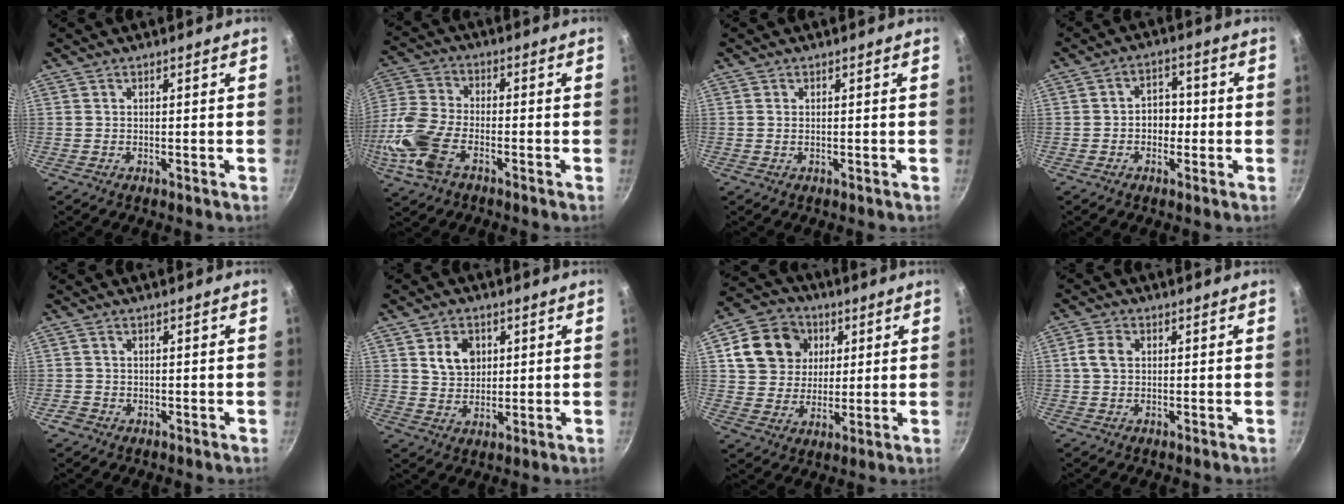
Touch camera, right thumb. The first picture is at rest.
{"total": 12.7, "force": [-4.9, 7.0, 9.4], "torque": [-0.206, 0.022, -0.113]}
{"total": 0.6, "force": [0.1, 0.3, 0.5], "torque": [-0.011, 0.000, 0.002]}
{"total": 5.3, "force": [-0.7, 4.1, 3.3], "torque": [-0.012, 0.016, -0.015]}
{"total": 1.8, "force": [-0.6, 1.6, 0.6], "torque": [-0.006, 0.004, -0.009]}
{"total": 7.0, "force": [2.2, 5.4, 3.8], "torque": [-0.040, -0.008, 0.041]}
{"total": 13.4, "force": [4.2, 11.5, 5.5], "torque": [-0.075, 0.007, 0.069]}
{"total": 4.1, "force": [0.6, 3.0, 2.7], "torque": [-0.045, 0.010, 0.007]}